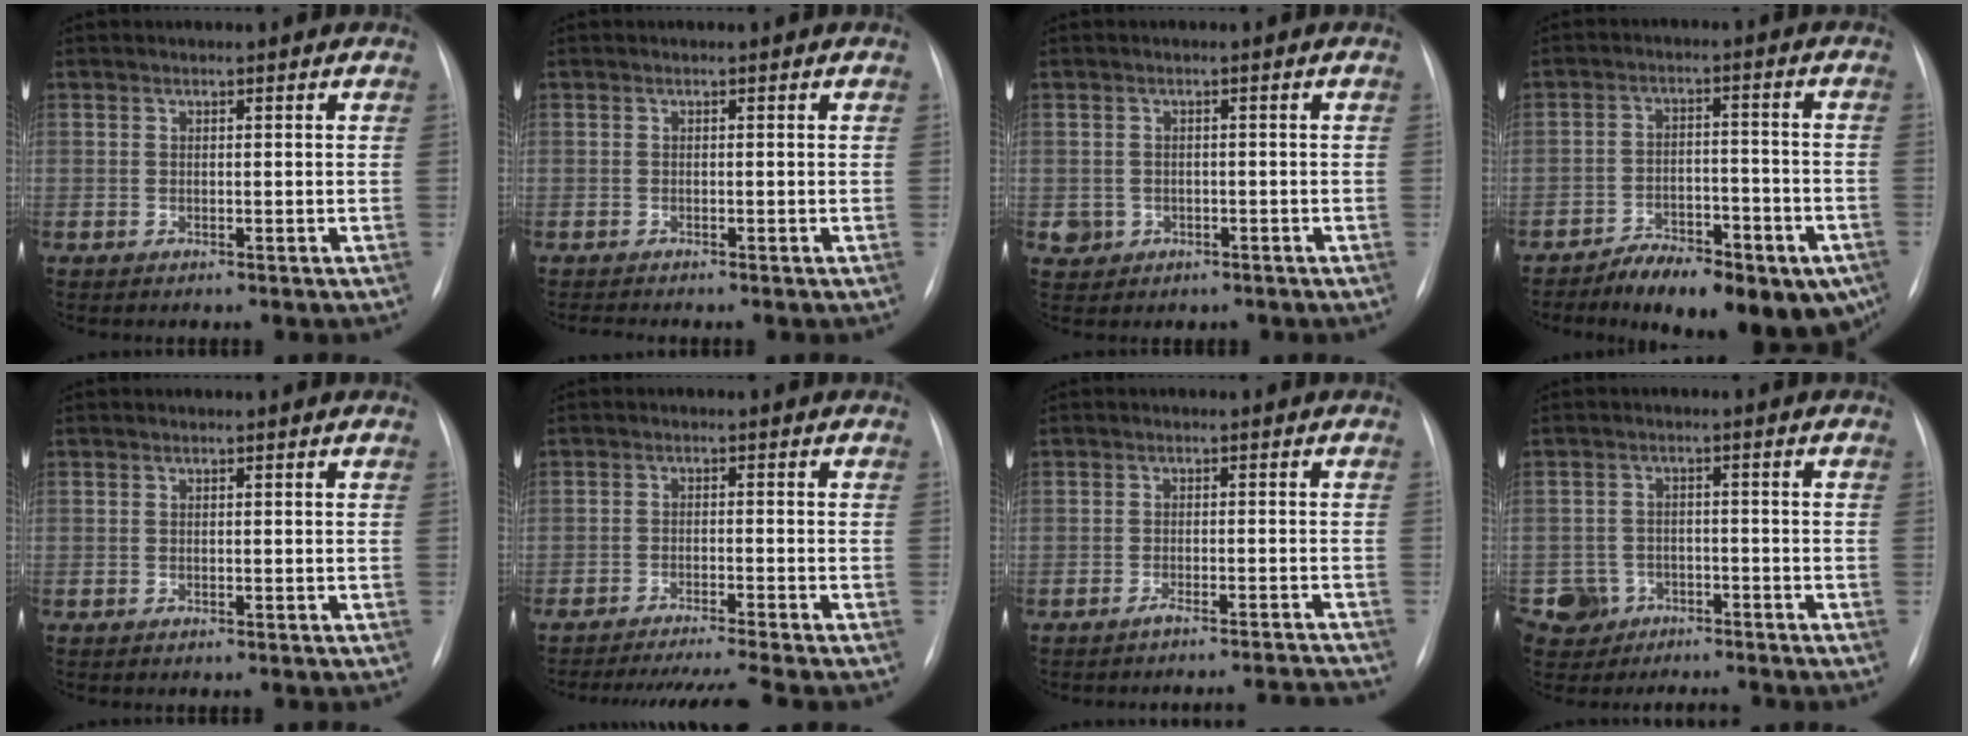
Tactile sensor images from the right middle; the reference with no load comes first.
{"total": 0.8, "force": [-0.8, -0.3, 0.1], "torque": [-0.004, -0.005, -0.013]}
{"total": 2.9, "force": [-0.9, 2.7, 0.4], "torque": [-0.006, 0.007, -0.005]}
{"total": 16.1, "force": [-11.1, 6.7, 9.6], "torque": [-0.096, 0.033, -0.155]}
{"total": 0.0}
{"total": 9.6, "force": [-8.5, -1.3, 4.1], "torque": [-0.050, -0.015, -0.133]}
{"total": 7.5, "force": [-7.4, -1.1, 0.6], "torque": [0.006, 0.005, -0.090]}
{"total": 5.7, "force": [-4.1, 3.9, -0.1], "torque": [0.000, 0.005, -0.071]}